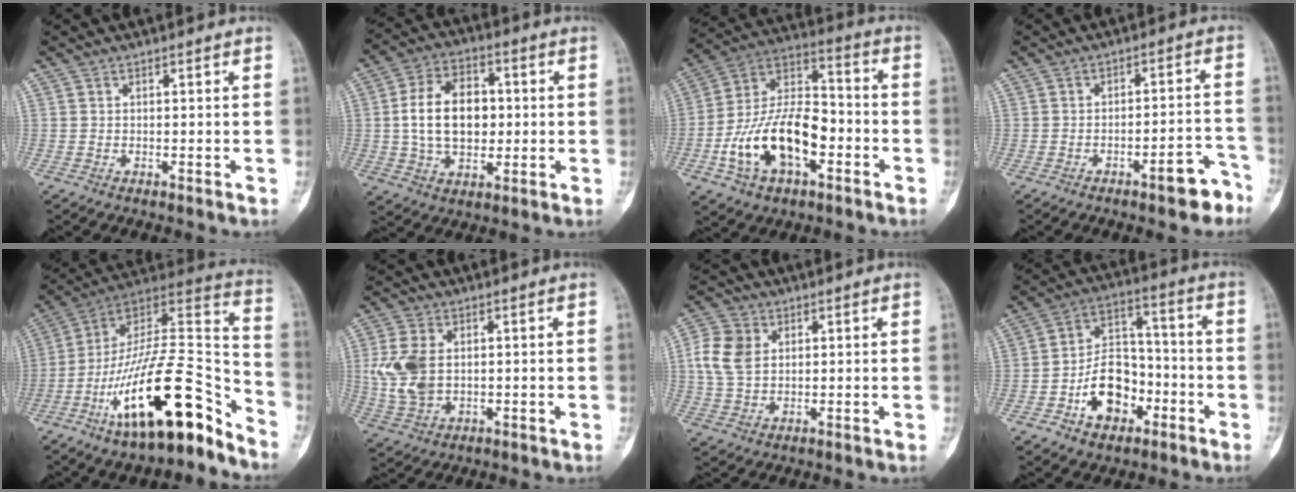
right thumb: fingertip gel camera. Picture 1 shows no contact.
{"total": 13.7, "force": [0.6, 9.1, 10.2], "torque": [-0.155, 0.013, 0.011]}
{"total": 19.5, "force": [-6.0, 11.0, 15.0], "torque": [-0.254, 0.049, -0.105]}
{"total": 7.0, "force": [-4.7, 2.1, 4.7], "torque": [-0.044, 0.046, -0.059]}
{"total": 25.3, "force": [-14.7, 7.9, 19.0], "torque": [-0.297, 0.104, -0.248]}
{"total": 9.3, "force": [0.9, 6.1, 7.0], "torque": [-0.154, -0.002, 0.027]}
{"total": 8.0, "force": [1.7, 5.9, 5.1], "torque": [-0.103, 0.005, 0.033]}
{"total": 13.5, "force": [-5.3, 9.3, 8.1], "torque": [-0.095, 0.051, -0.092]}